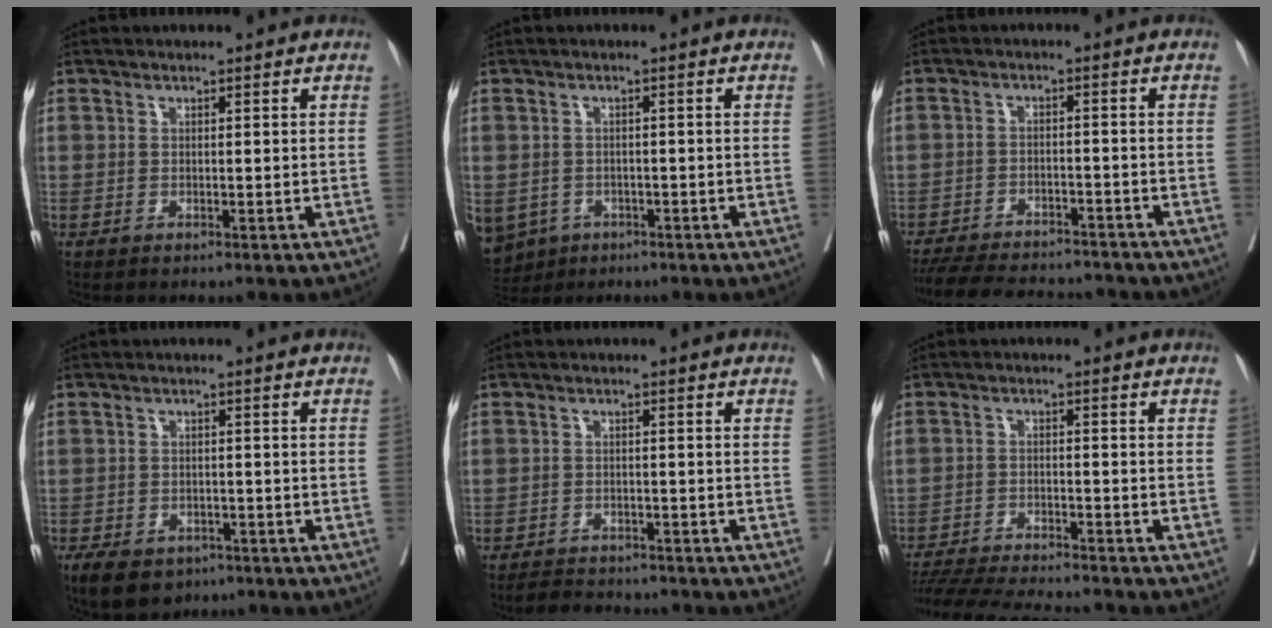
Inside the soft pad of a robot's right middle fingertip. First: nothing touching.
{"total": 9.9, "force": [-5.1, 7.9, 3.2], "torque": [-0.105, -0.009, -0.067]}
{"total": 15.2, "force": [-13.7, 3.8, 5.4], "torque": [-0.120, -0.010, -0.193]}
{"total": 7.6, "force": [-5.2, 4.5, 3.3], "torque": [-0.061, -0.004, -0.077]}
{"total": 5.4, "force": [-5.0, 1.5, 1.1], "torque": [-0.021, -0.011, -0.077]}
{"total": 14.5, "force": [-13.4, 0.6, 5.6], "torque": [-0.097, -0.023, -0.205]}